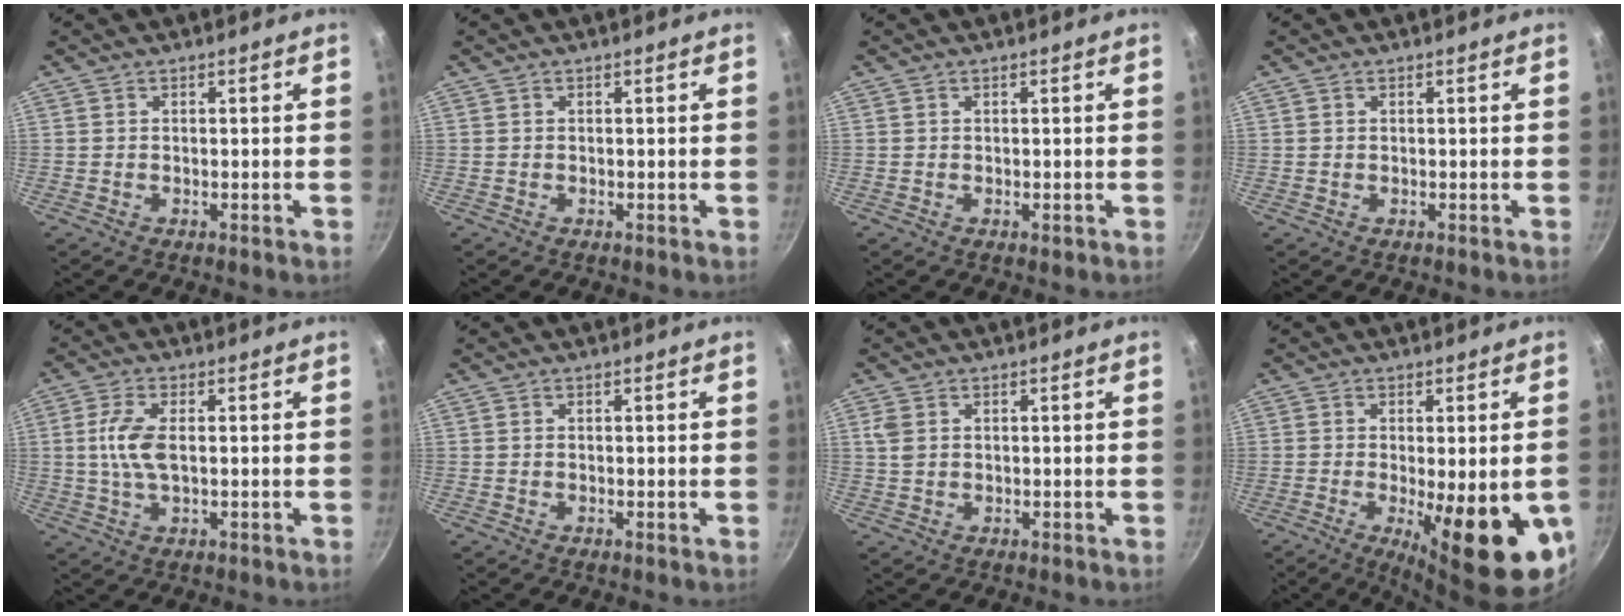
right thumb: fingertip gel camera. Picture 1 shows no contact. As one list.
[{"total": 0.0}, {"total": 0.7, "force": [0.0, 0.4, 0.6], "torque": [-0.006, 0.000, 0.001]}, {"total": 0.0}, {"total": 6.8, "force": [0.5, 3.1, 6.0], "torque": [-0.130, 0.004, 0.007]}, {"total": 0.0}, {"total": 2.7, "force": [0.8, 1.9, 1.7], "torque": [-0.034, 0.003, 0.016]}, {"total": 17.5, "force": [-4.4, 5.3, 16.1], "torque": [-0.196, -0.014, -0.046]}]